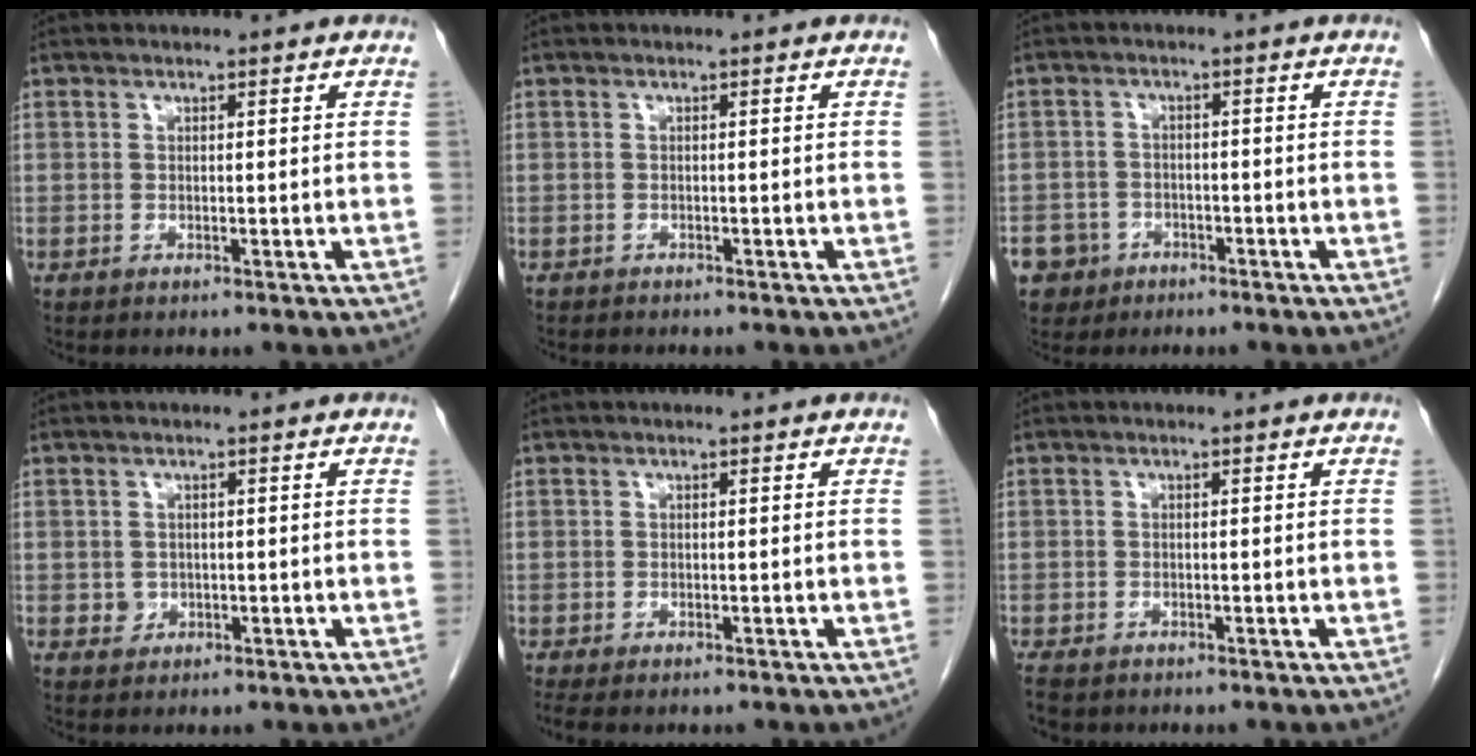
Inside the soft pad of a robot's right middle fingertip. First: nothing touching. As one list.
[{"total": 1.0, "force": [-1.0, 0.3, 0.1], "torque": [-0.009, -0.002, -0.015]}, {"total": 7.2, "force": [-4.6, 5.5, 0.9], "torque": [-0.028, 0.002, -0.078]}, {"total": 1.3, "force": [-0.2, 1.3, 0.4], "torque": [-0.005, 0.003, 0.001]}, {"total": 3.5, "force": [-2.8, 1.2, 1.6], "torque": [-0.020, -0.009, -0.039]}, {"total": 3.5, "force": [-2.8, 1.6, 1.5], "torque": [-0.029, -0.008, -0.039]}]